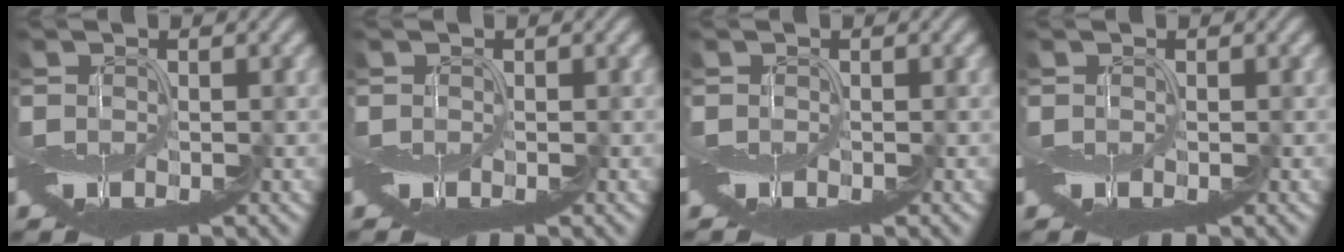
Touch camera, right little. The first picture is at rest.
{"total": 0.0}
{"total": 0.6, "force": [-0.5, -0.2, -0.2], "torque": [0.003, 0.001, -0.008]}
{"total": 0.0}